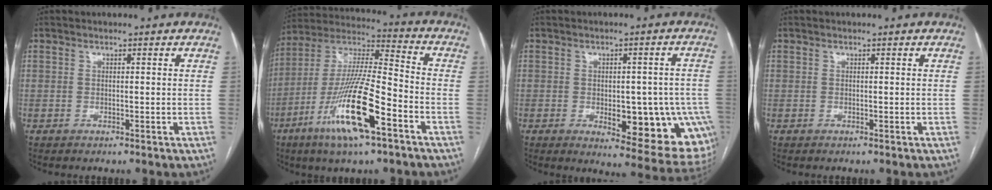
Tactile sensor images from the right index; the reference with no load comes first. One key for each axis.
{"total": 18.4, "fx": -8.4, "fy": 2.5, "fz": 16.2, "tx": -0.335, "ty": -0.022, "tz": -0.154}
{"total": 15.6, "fx": -5.0, "fy": 6.3, "fz": 13.3, "tx": -0.090, "ty": 0.019, "tz": -0.045}
{"total": 0.0}